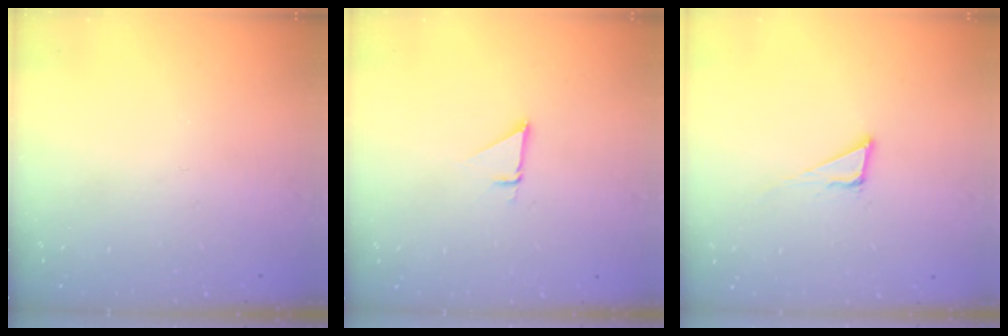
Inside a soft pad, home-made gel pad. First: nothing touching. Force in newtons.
{"total": 2.3, "press": 2.3, "slide": 0.1}
{"total": 3.9, "press": 3.9, "slide": 0.2}